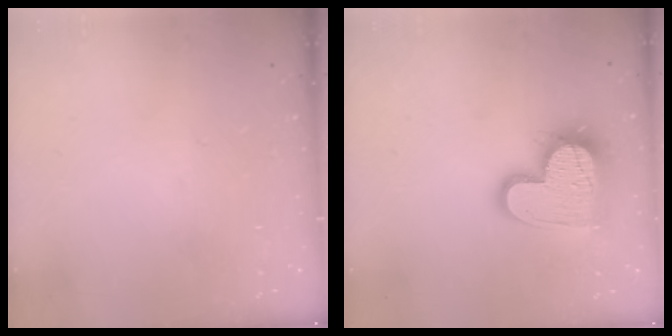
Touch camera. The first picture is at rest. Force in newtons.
{"total": 16.4, "press": 16.3, "slide": 1.2}